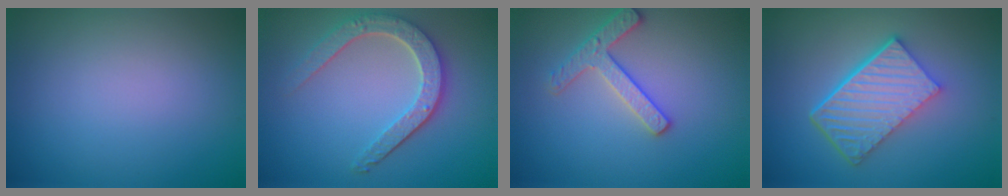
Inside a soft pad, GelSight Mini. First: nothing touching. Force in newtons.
{"total": 4.3, "press": 3.6, "slide": 2.4}
{"total": 2.6, "press": 2.6, "slide": 0.3}
{"total": 6.7, "press": 4.4, "slide": 4.9}